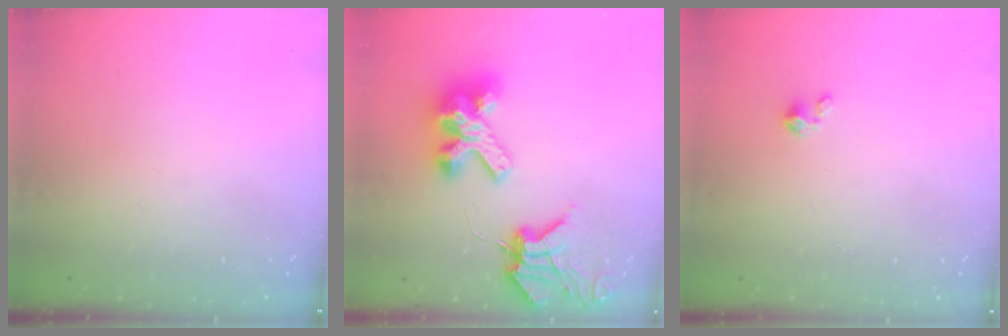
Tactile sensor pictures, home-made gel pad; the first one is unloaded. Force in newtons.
{"total": 11.8, "press": 11.7, "slide": 1.3}
{"total": 0.0}